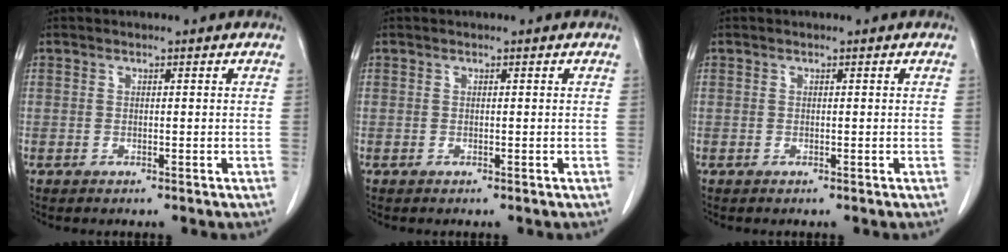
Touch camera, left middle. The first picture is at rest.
{"total": 0.0}
{"total": 0.0}